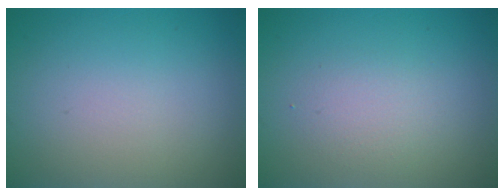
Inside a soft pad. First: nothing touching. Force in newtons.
{"total": 1.9, "press": 1.9, "slide": 0.1}